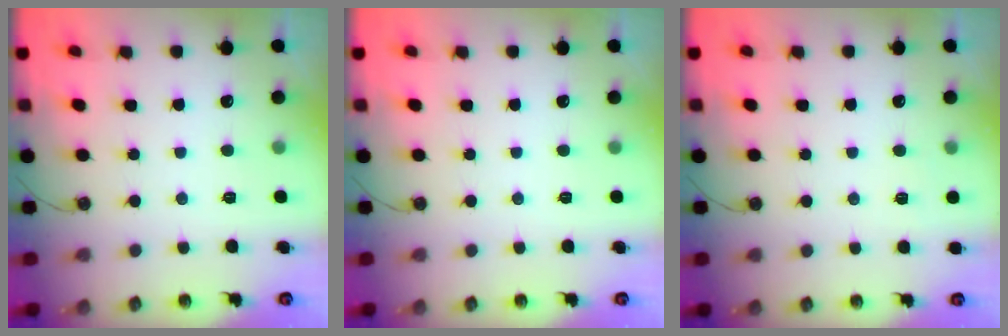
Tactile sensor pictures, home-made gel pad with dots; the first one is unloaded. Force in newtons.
{"total": 0.0}
{"total": 3.5, "press": 3.5, "slide": 0.7}